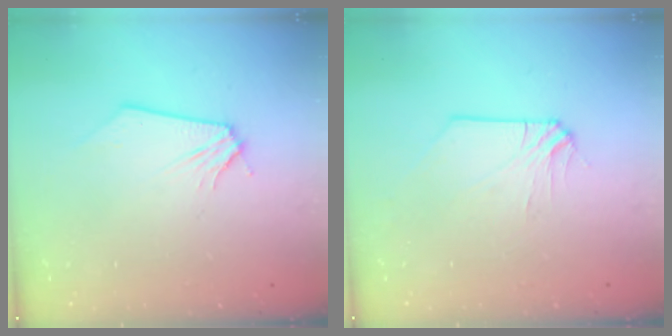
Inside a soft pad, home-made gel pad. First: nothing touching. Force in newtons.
{"total": 0.0}